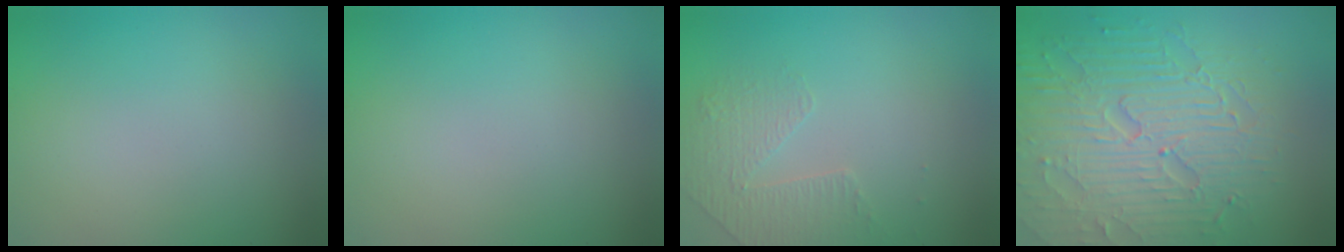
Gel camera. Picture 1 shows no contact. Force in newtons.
{"total": 0.0}
{"total": 1.6, "press": 1.2, "slide": 1.1}
{"total": 8.4, "press": 6.1, "slide": 5.8}